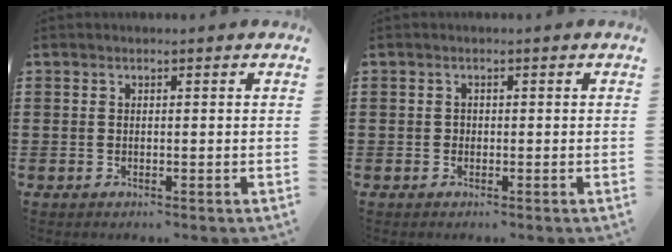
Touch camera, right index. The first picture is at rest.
{"total": 0.6, "force": [-0.2, 0.5, 0.2], "torque": [-0.006, 0.002, -0.005]}